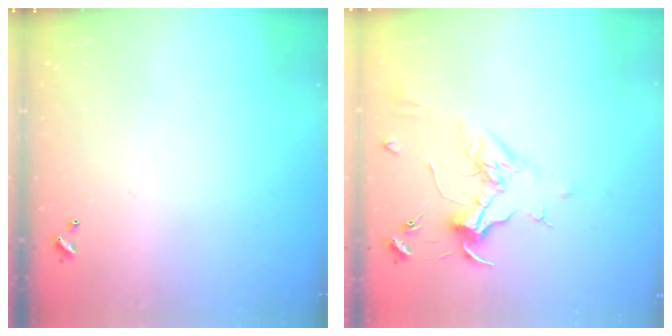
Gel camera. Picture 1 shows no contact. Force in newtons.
{"total": 2.0, "press": 1.9, "slide": 0.7}